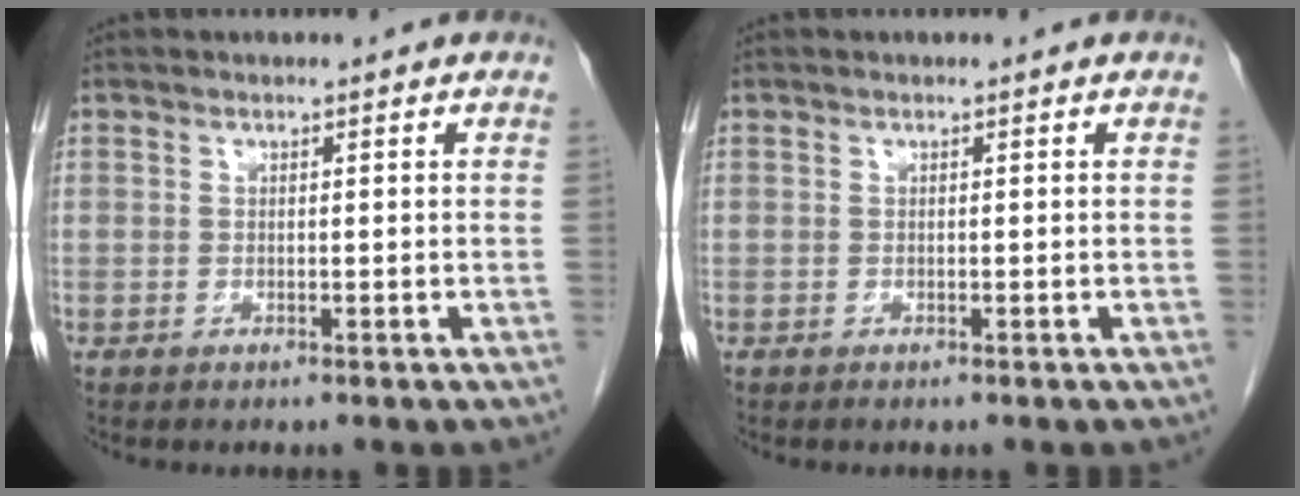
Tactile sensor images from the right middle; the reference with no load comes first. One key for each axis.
{"total": 0.0}